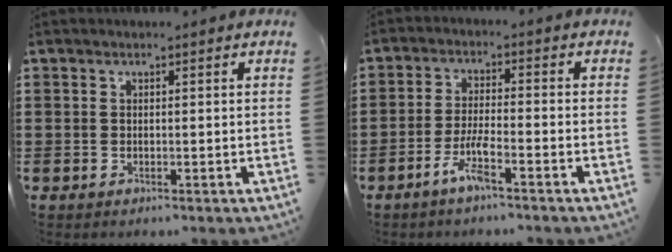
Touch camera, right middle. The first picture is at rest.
{"total": 4.8, "force": [-3.0, 0.6, 3.6], "torque": [-0.082, -0.004, -0.059]}